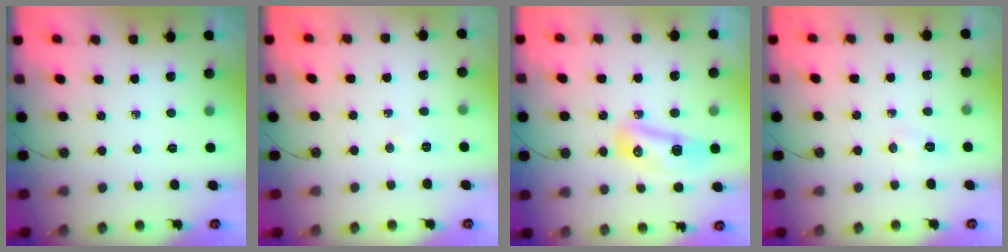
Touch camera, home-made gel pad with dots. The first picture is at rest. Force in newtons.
{"total": 2.6, "press": 2.4, "slide": 0.9}
{"total": 9.9, "press": 9.9, "slide": 0.9}
{"total": 4.0, "press": 4.0, "slide": 0.5}